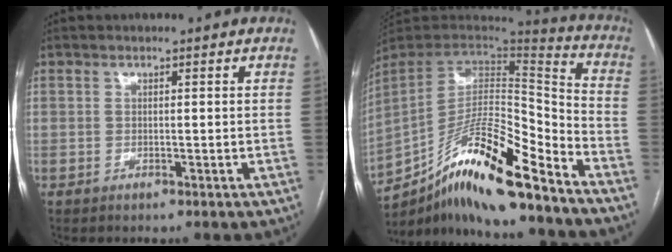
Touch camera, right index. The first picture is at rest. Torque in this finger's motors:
{"motor_torque": [1.12, -1.02, 1.05, 0.21]}